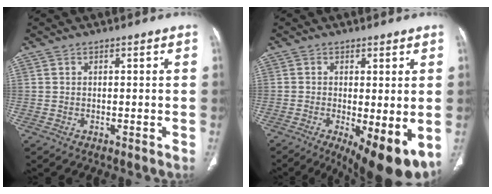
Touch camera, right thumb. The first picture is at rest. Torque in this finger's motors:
{"motor_torque": [0.10, 1.00, 0.16, -0.08, 0.21]}